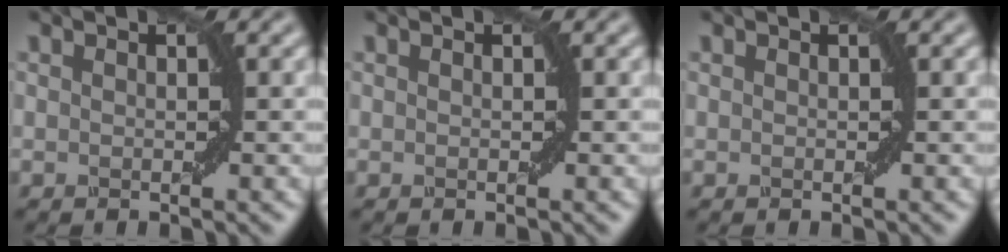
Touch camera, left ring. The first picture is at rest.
{"total": 0.0}
{"total": 0.0}